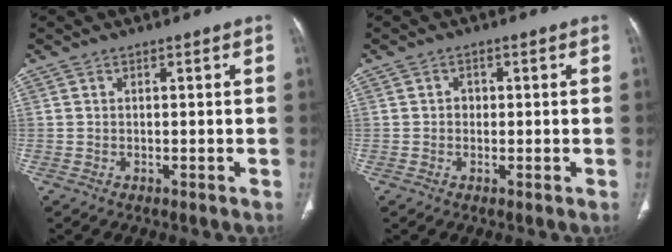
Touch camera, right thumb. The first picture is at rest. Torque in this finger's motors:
{"motor_torque": [-0.01, 0.05, 0.03, -0.02, 0.01]}